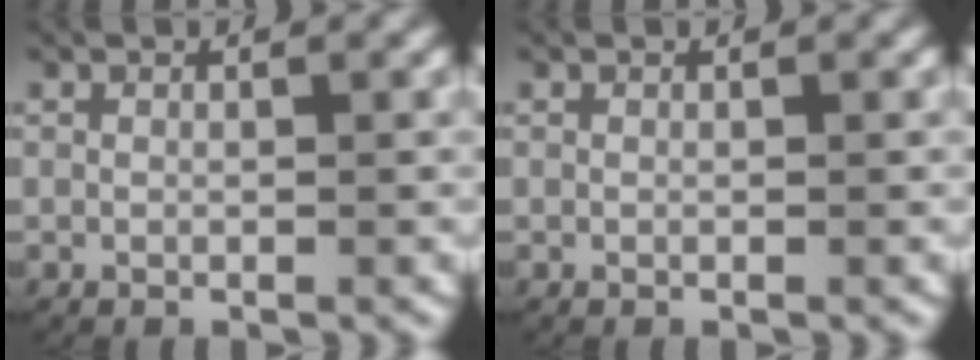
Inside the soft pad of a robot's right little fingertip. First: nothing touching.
{"total": 0.0}